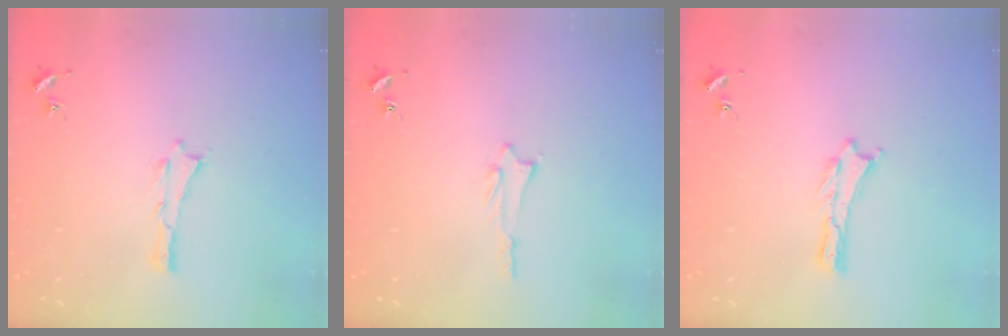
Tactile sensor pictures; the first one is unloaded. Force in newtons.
{"total": 1.4, "press": 1.4, "slide": 0.2}
{"total": 0.0}